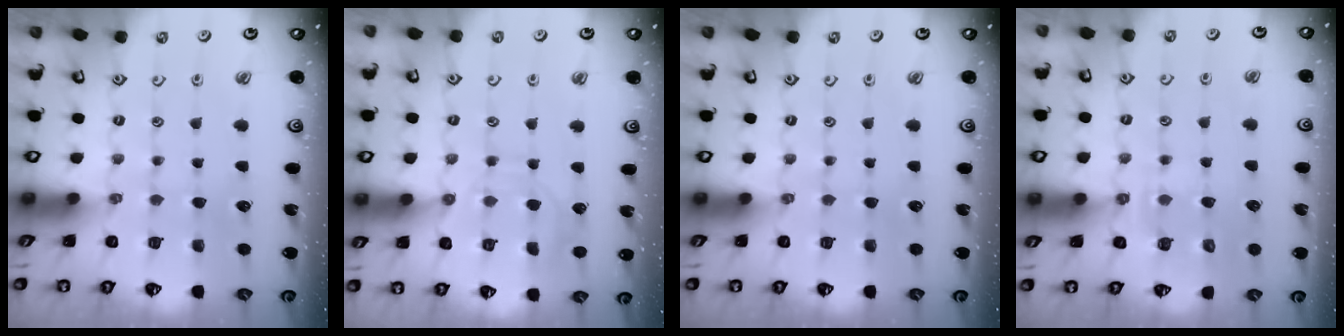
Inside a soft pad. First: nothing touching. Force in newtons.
{"total": 10.3, "press": 10.3, "slide": 0.8}
{"total": 0.0}
{"total": 6.2, "press": 6.1, "slide": 1.0}